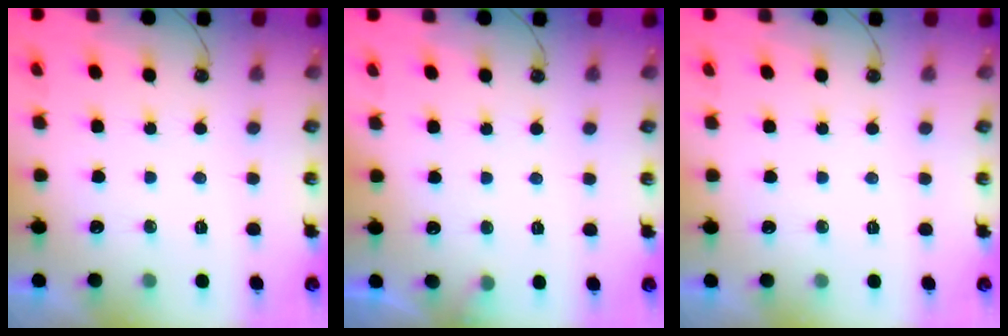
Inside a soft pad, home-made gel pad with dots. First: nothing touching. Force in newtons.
{"total": 3.6, "press": 3.6, "slide": 0.2}
{"total": 0.0}